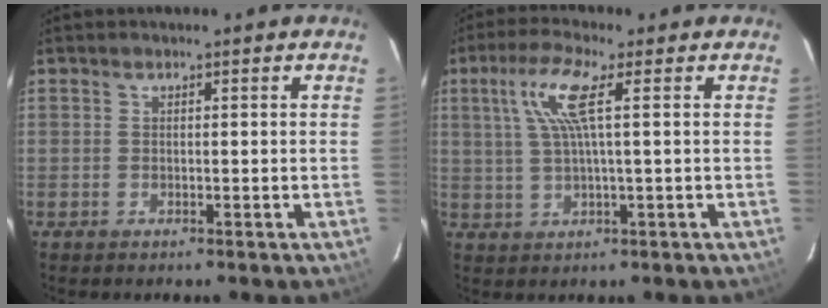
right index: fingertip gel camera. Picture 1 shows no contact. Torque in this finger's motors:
{"motor_torque": [0.37, 0.58, 0.40, 0.15]}